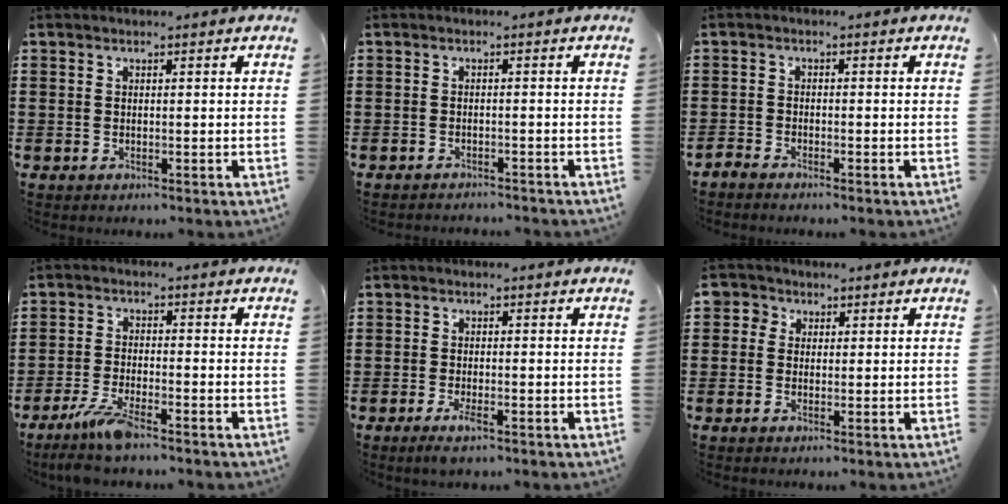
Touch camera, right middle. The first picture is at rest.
{"total": 1.3, "force": [-1.3, 0.0, 0.0], "torque": [-0.005, 0.003, -0.027]}
{"total": 1.6, "force": [-1.6, 0.1, 0.2], "torque": [-0.014, 0.000, -0.036]}
{"total": 5.5, "force": [-4.1, 0.7, 3.5], "torque": [-0.083, -0.012, -0.080]}
{"total": 2.3, "force": [-1.1, 0.4, 1.9], "torque": [-0.039, -0.005, -0.022]}
{"total": 2.0, "force": [0.5, 2.0, 0.0], "torque": [-0.004, 0.006, 0.004]}